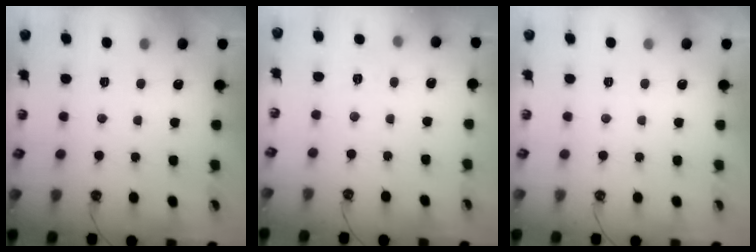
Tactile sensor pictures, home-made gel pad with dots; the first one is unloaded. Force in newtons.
{"total": 2.7, "press": 2.7, "slide": 0.5}
{"total": 0.0}